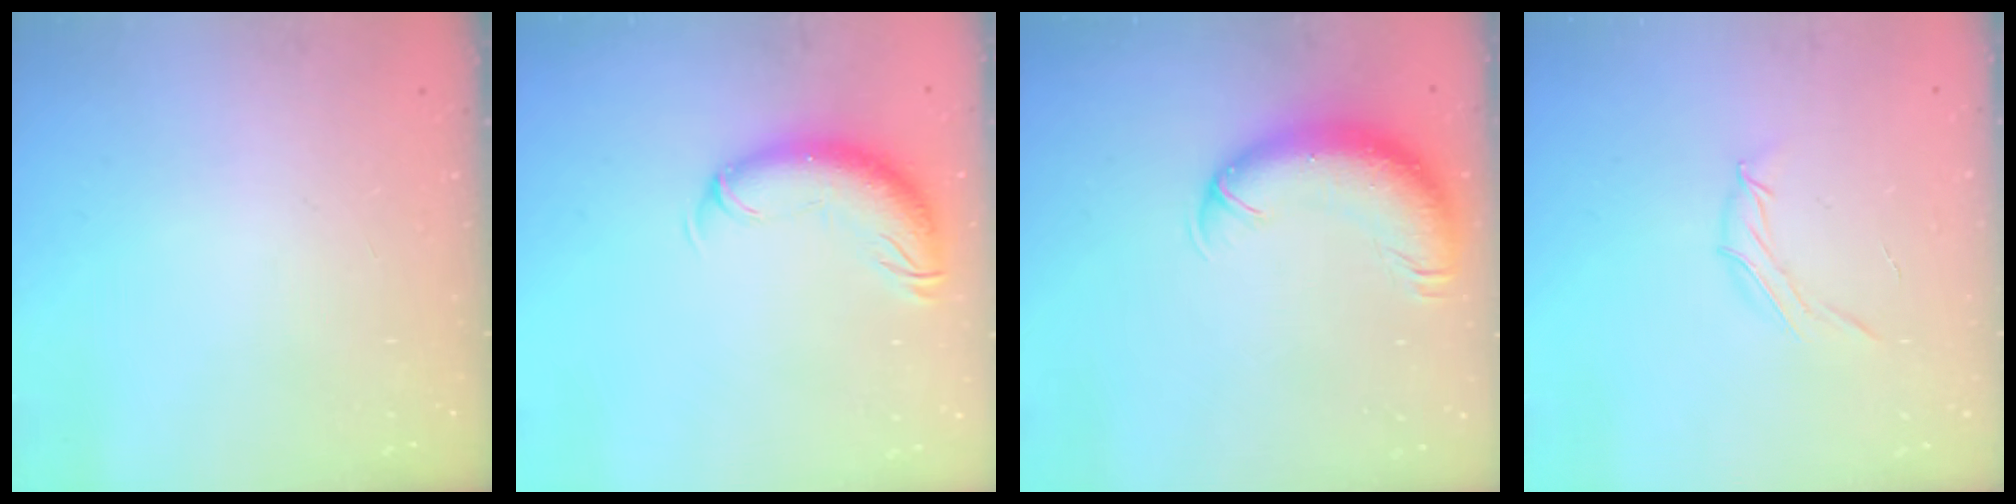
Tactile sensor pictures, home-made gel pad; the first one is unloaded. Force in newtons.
{"total": 10.8, "press": 10.6, "slide": 2.3}
{"total": 13.0, "press": 12.7, "slide": 2.9}
{"total": 6.6, "press": 6.6, "slide": 0.9}